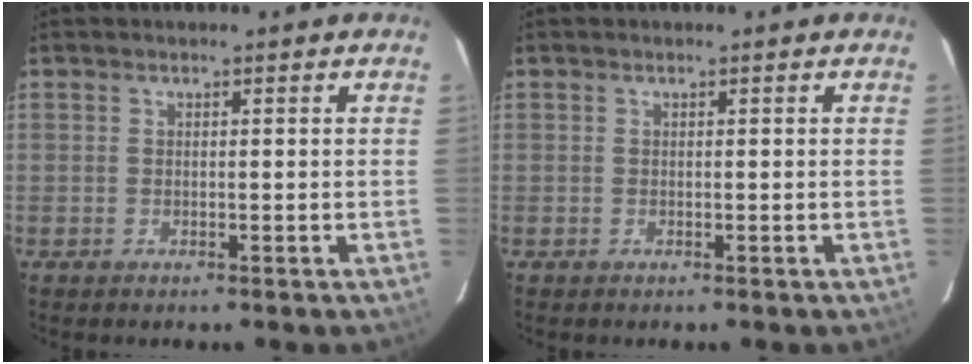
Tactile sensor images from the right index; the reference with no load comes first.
{"total": 0.0}